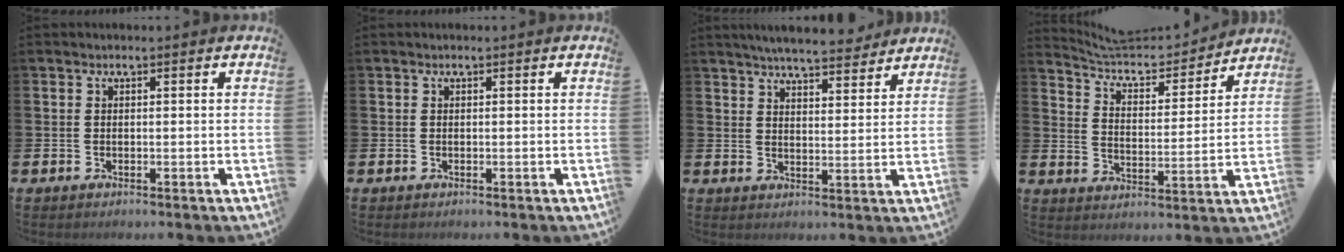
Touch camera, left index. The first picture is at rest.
{"total": 0.0}
{"total": 6.0, "force": [5.8, 0.7, 1.3], "torque": [-0.029, -0.033, 0.101]}
{"total": 6.6, "force": [6.2, 1.9, 1.1], "torque": [-0.050, -0.058, 0.102]}